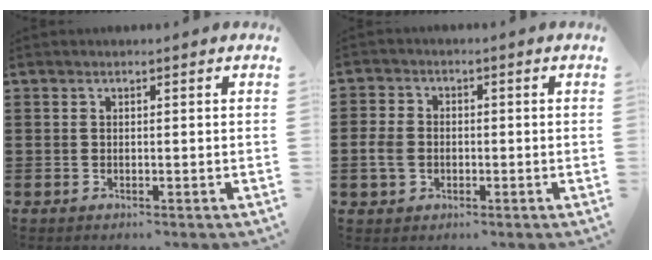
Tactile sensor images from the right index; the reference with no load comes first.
{"total": 4.1, "force": [-1.0, 3.3, 2.3], "torque": [-0.070, -0.002, -0.025]}